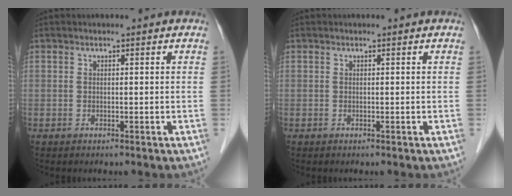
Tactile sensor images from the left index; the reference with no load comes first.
{"total": 0.0}